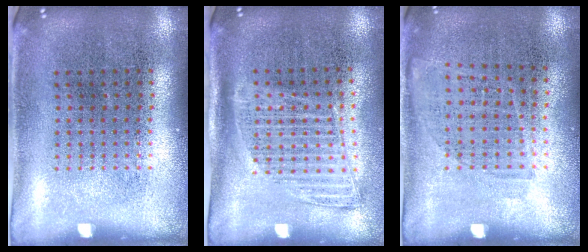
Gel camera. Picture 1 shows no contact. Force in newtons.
{"total": 1.4, "press": 1.2, "slide": 0.6}
{"total": 0.9, "press": 0.8, "slide": 0.5}